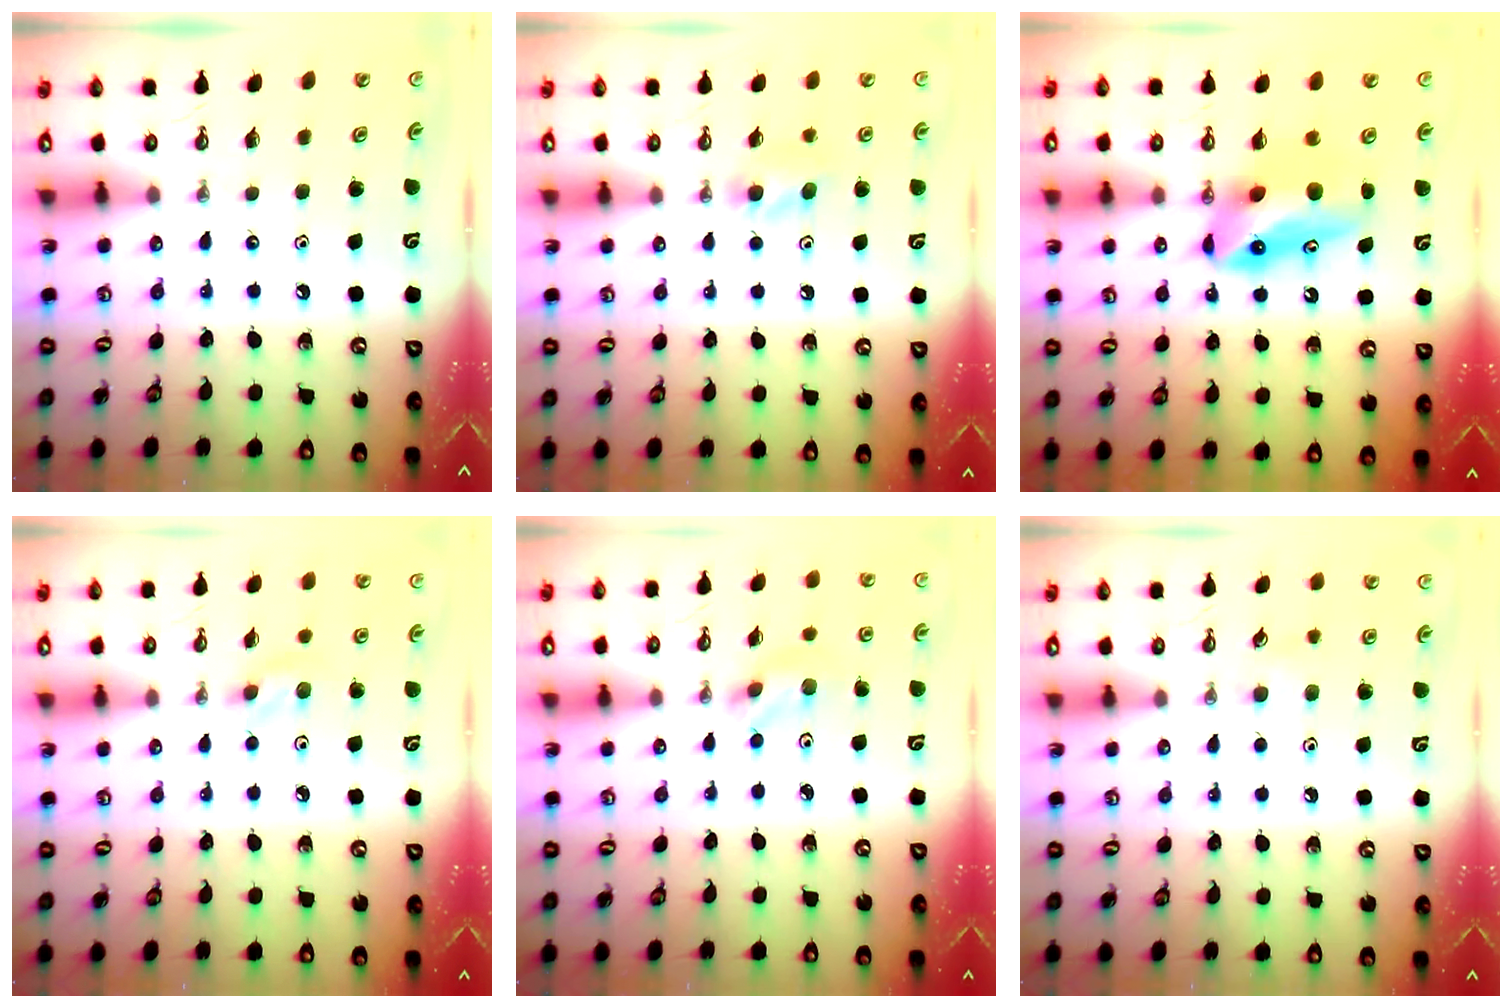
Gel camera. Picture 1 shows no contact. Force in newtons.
{"total": 5.8, "press": 5.7, "slide": 0.8}
{"total": 11.2, "press": 8.9, "slide": 6.8}
{"total": 7.0, "press": 6.4, "slide": 2.7}
{"total": 3.4, "press": 3.3, "slide": 0.8}
{"total": 6.1, "press": 6.0, "slide": 1.3}